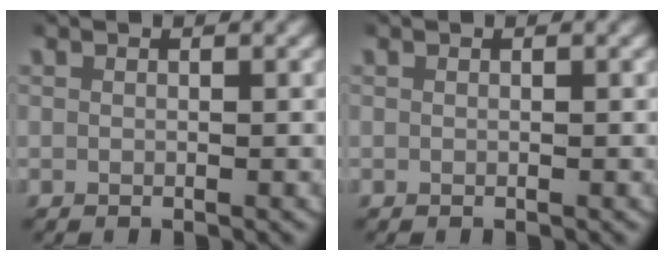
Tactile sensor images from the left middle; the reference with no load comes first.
{"total": 0.0}